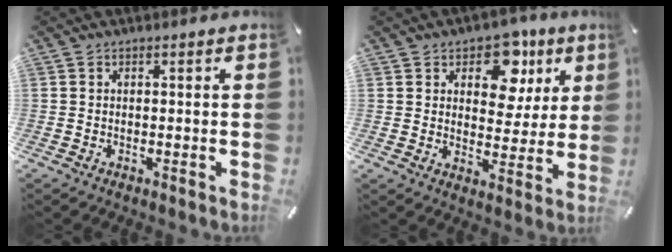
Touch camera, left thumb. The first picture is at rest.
{"total": 11.9, "force": [5.9, 8.0, 6.6], "torque": [-0.084, -0.026, 0.101]}